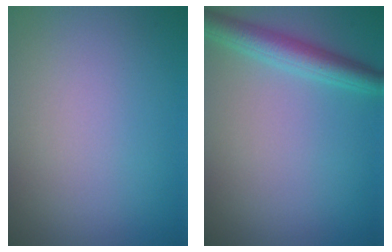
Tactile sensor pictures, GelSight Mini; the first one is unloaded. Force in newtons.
{"total": 3.5, "press": 3.5, "slide": 0.1}